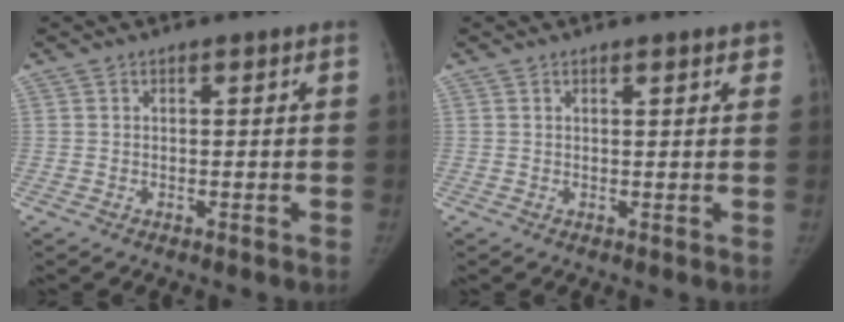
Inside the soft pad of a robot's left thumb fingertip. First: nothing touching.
{"total": 2.1, "force": [1.4, 0.5, 1.5], "torque": [-0.010, -0.001, 0.015]}